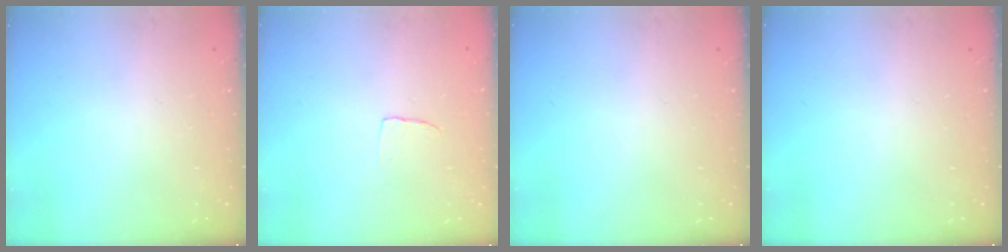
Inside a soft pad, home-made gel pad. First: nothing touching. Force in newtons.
{"total": 2.4, "press": 2.4, "slide": 0.1}
{"total": 0.0}
{"total": 0.0}